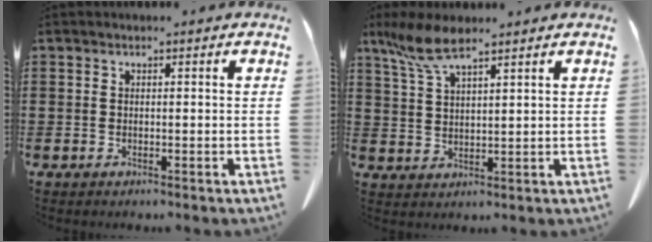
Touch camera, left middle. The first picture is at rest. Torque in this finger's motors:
{"motor_torque": [0.28, -0.16, 0.25, 0.07]}